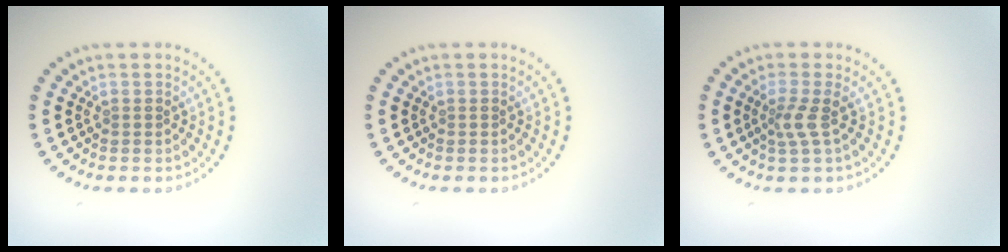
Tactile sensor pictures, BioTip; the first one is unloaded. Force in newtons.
{"total": 0.0}
{"total": 2.0, "press": 1.4, "slide": 1.4}